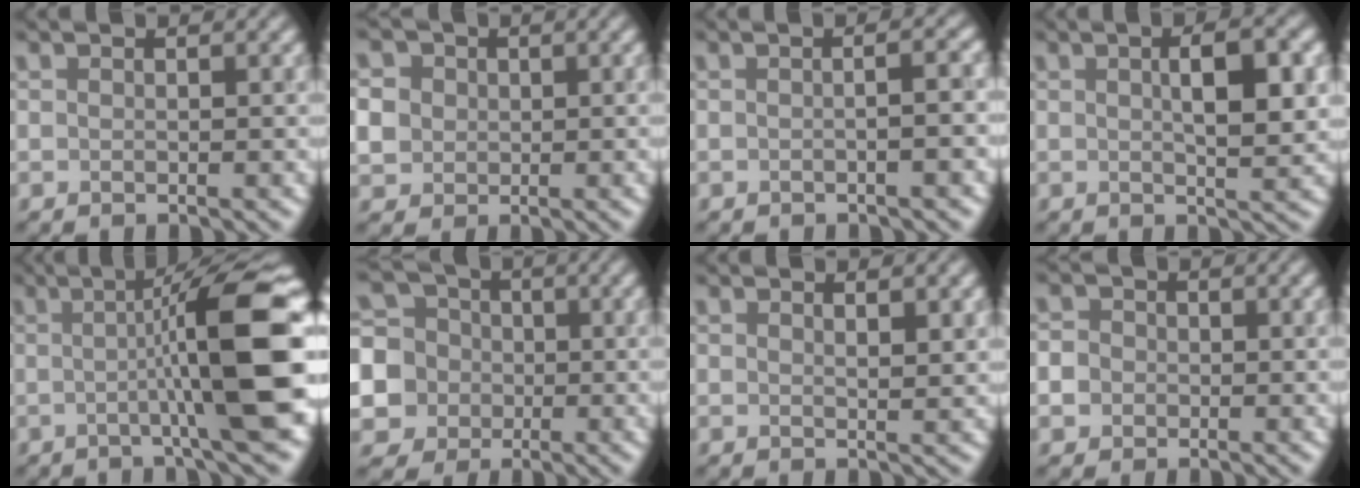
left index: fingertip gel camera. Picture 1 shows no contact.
{"total": 4.6, "force": [0.6, 4.2, 1.9], "torque": [-0.053, 0.019, 0.008]}
{"total": 3.3, "force": [0.0, 1.5, 2.9], "torque": [-0.004, 0.013, -0.026]}
{"total": 4.8, "force": [0.9, 1.3, 4.5], "torque": [-0.069, 0.006, 0.013]}
{"total": 12.3, "force": [-0.5, 2.0, 12.1], "torque": [-0.142, 0.015, -0.015]}
{"total": 8.3, "force": [-1.2, 7.9, 2.4], "torque": [-0.077, 0.013, -0.052]}
{"total": 1.4, "force": [0.9, 0.3, 1.1], "torque": [-0.013, 0.000, 0.013]}
{"total": 3.9, "force": [0.3, 3.6, 1.7], "torque": [-0.020, 0.031, -0.029]}